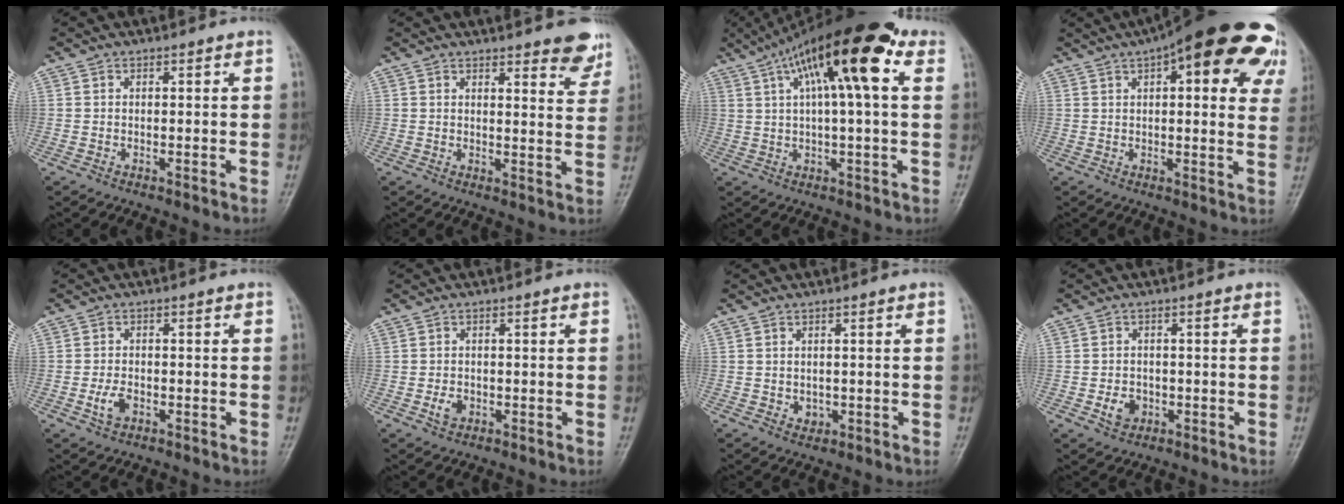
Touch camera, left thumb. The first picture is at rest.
{"total": 7.5, "force": [5.9, 2.1, 4.0], "torque": [-0.018, -0.034, 0.063]}
{"total": 17.5, "force": [6.6, 4.7, 15.5], "torque": [-0.252, 0.027, 0.097]}
{"total": 24.6, "force": [11.7, 8.3, 20.0], "torque": [-0.225, 0.012, 0.144]}
{"total": 3.1, "force": [-1.4, 2.0, 2.0], "torque": [-0.040, 0.006, -0.024]}
{"total": 2.2, "force": [-0.8, 1.7, 1.1], "torque": [-0.015, 0.002, -0.014]}
{"total": 1.8, "force": [-0.4, 1.6, 0.7], "torque": [-0.001, 0.001, 0.000]}
{"total": 3.5, "force": [-1.2, 2.9, 1.5], "torque": [-0.014, 0.003, -0.017]}